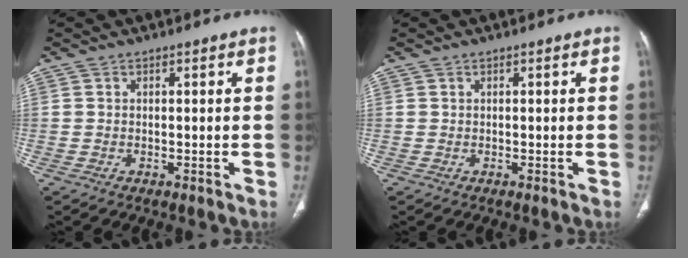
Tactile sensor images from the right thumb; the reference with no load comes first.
{"total": 0.0}